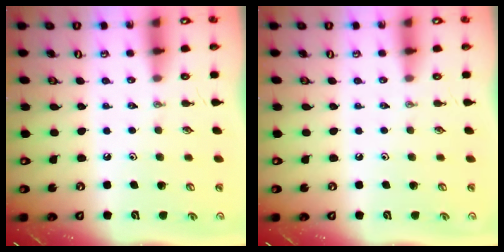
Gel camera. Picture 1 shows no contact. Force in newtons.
{"total": 0.0}